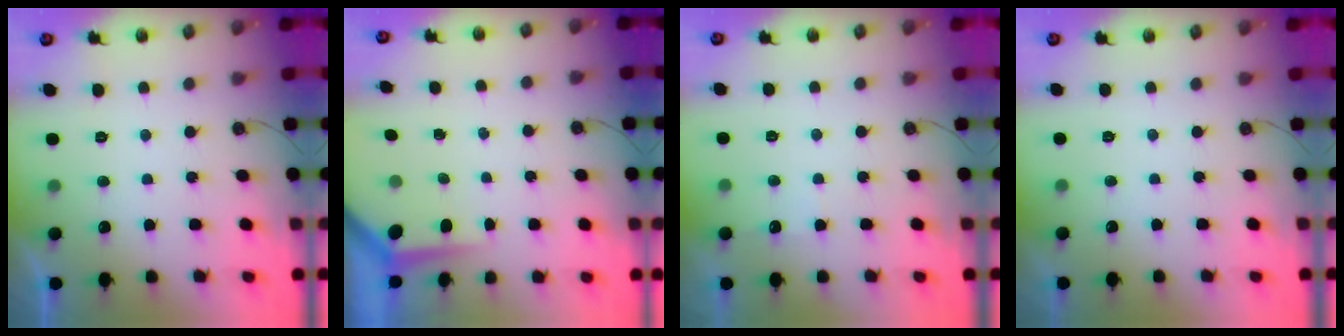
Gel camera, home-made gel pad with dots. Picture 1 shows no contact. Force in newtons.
{"total": 4.0, "press": 4.0, "slide": 0.3}
{"total": 4.4, "press": 4.4, "slide": 0.4}
{"total": 0.0}